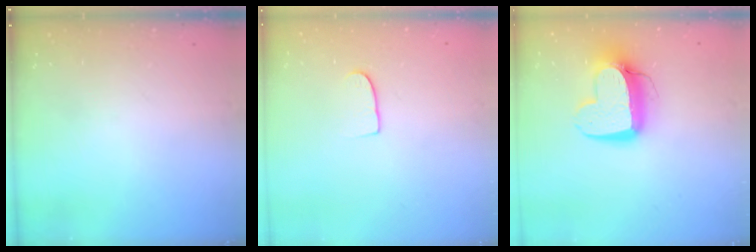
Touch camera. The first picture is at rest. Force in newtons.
{"total": 6.8, "press": 6.8, "slide": 0.6}
{"total": 13.0, "press": 12.9, "slide": 1.4}